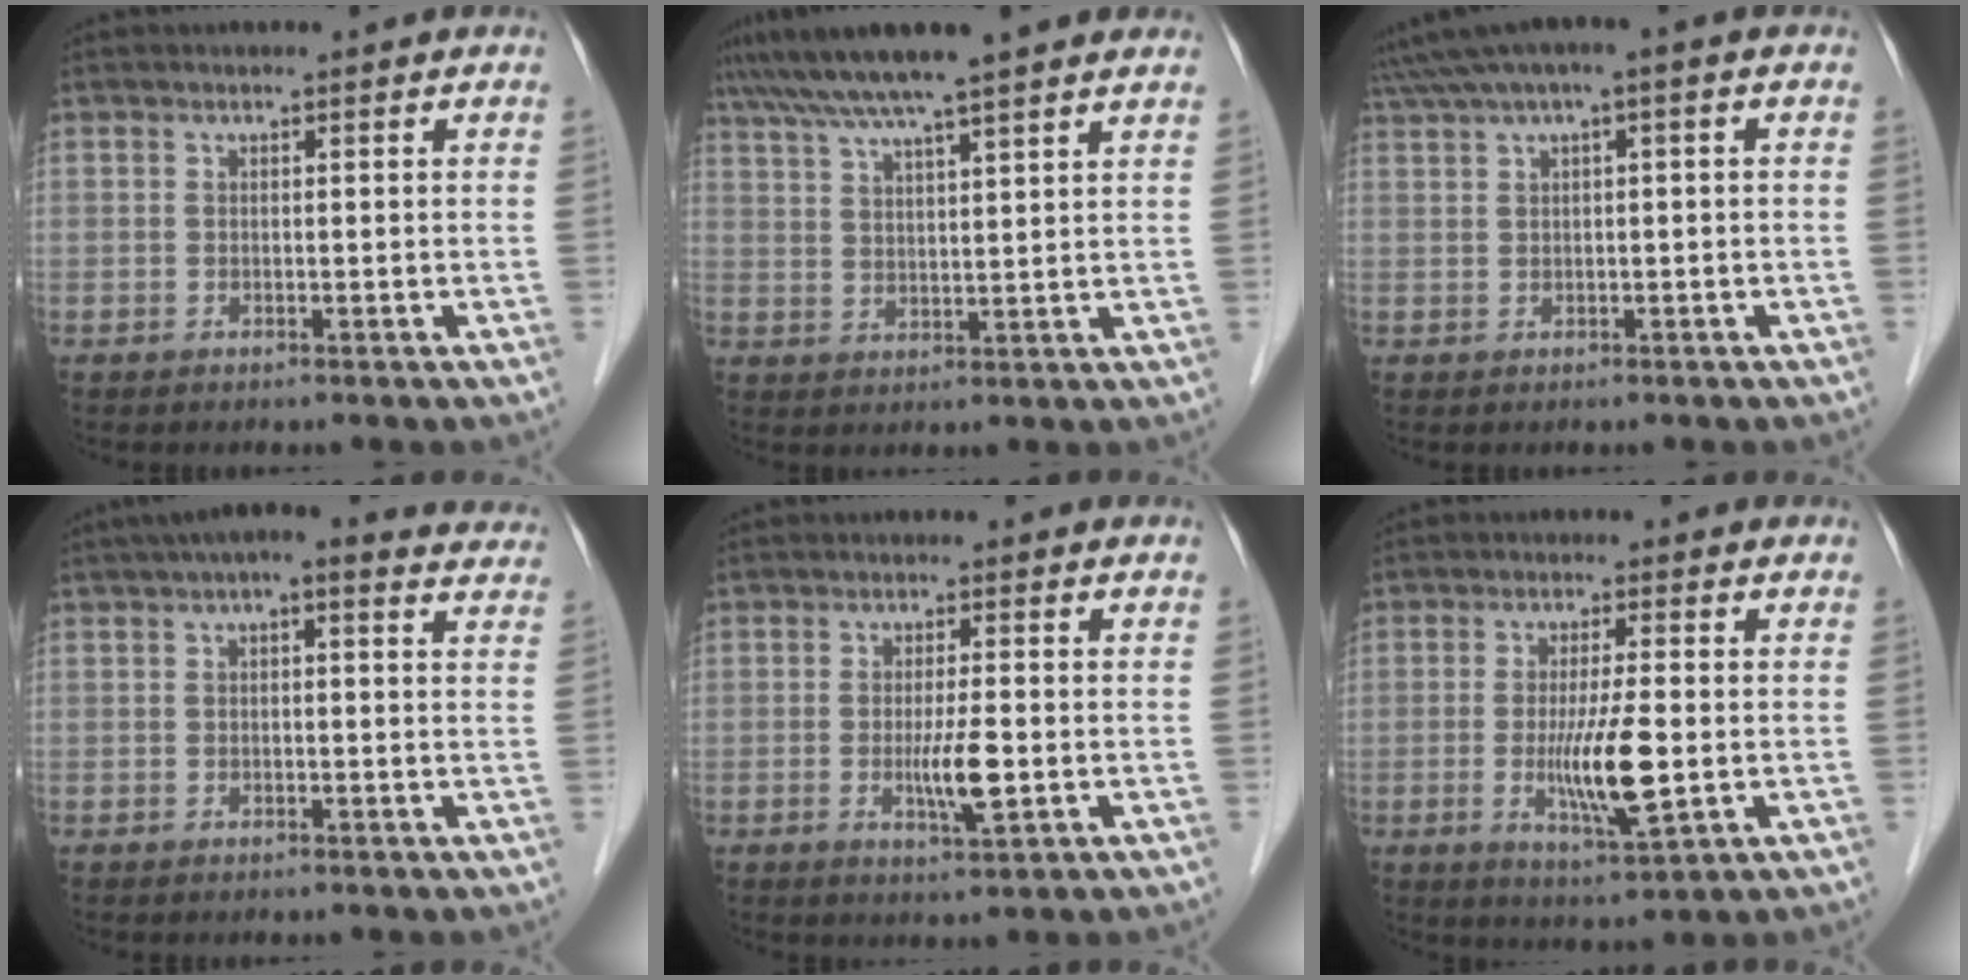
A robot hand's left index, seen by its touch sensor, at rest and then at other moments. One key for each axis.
{"total": 12.5, "fx": 10.4, "fy": 0.1, "fz": 7.1, "tx": -0.124, "ty": 0.038, "tz": 0.149}
{"total": 5.4, "fx": 2.6, "fy": 0.5, "fz": 4.7, "tx": -0.095, "ty": 0.035, "tz": 0.048}
{"total": 10.7, "fx": 8.5, "fy": 3.0, "fz": 5.7, "tx": -0.070, "ty": 0.033, "tz": 0.091}
{"total": 4.4, "fx": -0.8, "fy": 0.3, "fz": 4.3, "tx": -0.084, "ty": -0.009, "tz": -0.014}
{"total": 8.0, "fx": -1.1, "fy": 0.7, "fz": 7.9, "tx": -0.149, "ty": -0.020, "tz": -0.020}